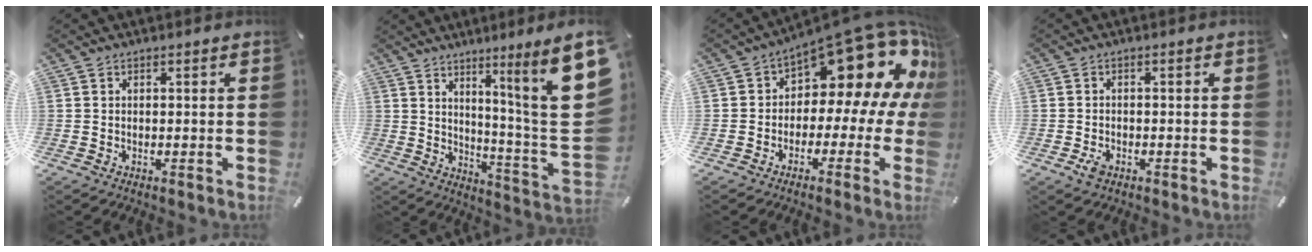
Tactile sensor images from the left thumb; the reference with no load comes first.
{"total": 15.7, "force": [7.2, 0.0, 13.9], "torque": [-0.207, -0.077, 0.094]}
{"total": 18.3, "force": [9.9, 9.3, 12.3], "torque": [-0.159, -0.089, 0.164]}
{"total": 2.2, "force": [-1.3, 1.3, 1.3], "torque": [-0.031, 0.002, -0.026]}